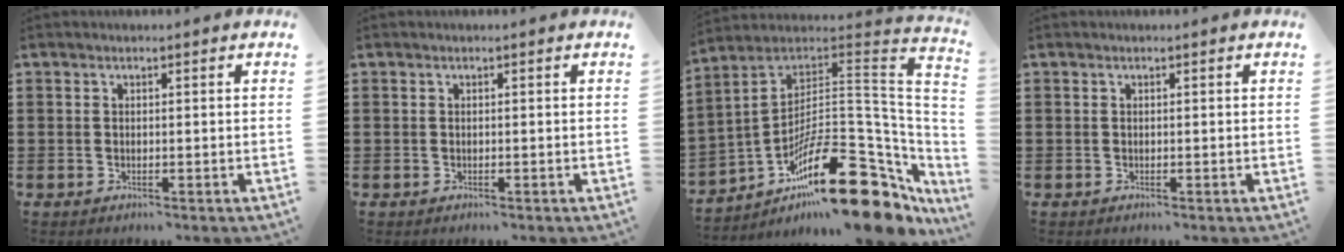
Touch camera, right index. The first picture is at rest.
{"total": 0.0}
{"total": 22.0, "force": [-12.0, 6.8, 17.1], "torque": [-0.273, 0.023, -0.201]}
{"total": 0.0}